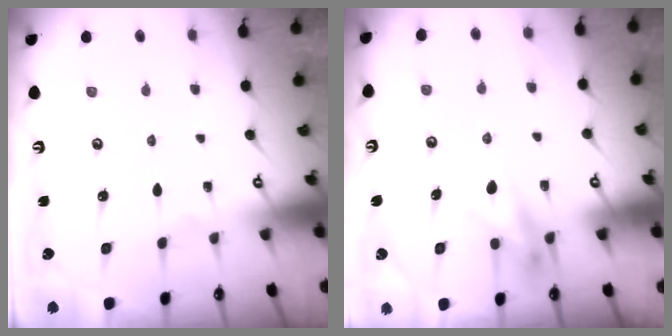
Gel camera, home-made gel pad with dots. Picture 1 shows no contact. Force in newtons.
{"total": 8.7, "press": 8.6, "slide": 0.4}